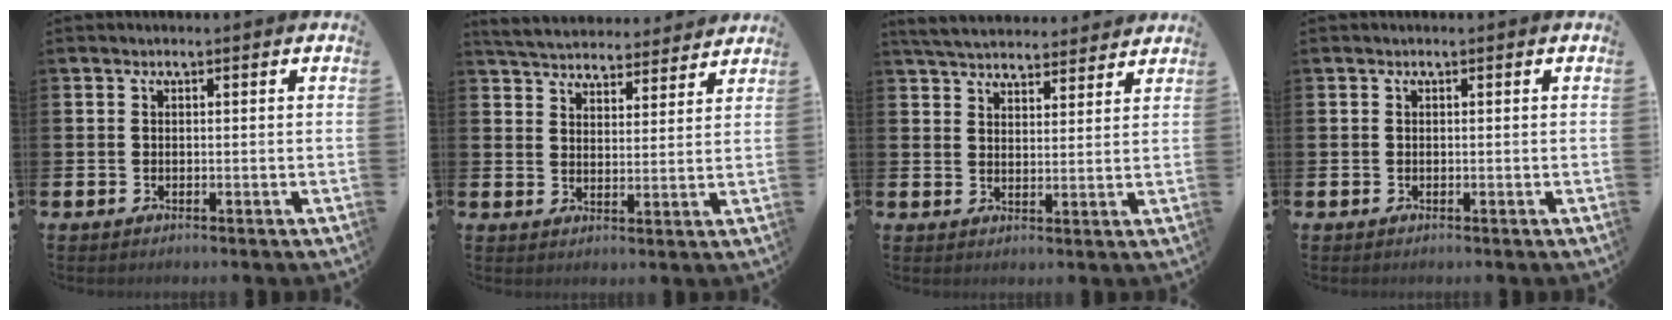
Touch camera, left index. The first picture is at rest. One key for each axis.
{"total": 5.4, "fx": 5.3, "fy": 1.1, "fz": 0.2, "tx": -0.027, "ty": -0.035, "tz": 0.094}
{"total": 5.4, "fx": 5.3, "fy": 1.0, "fz": 0.7, "tx": -0.033, "ty": -0.026, "tz": 0.096}
{"total": 0.0}